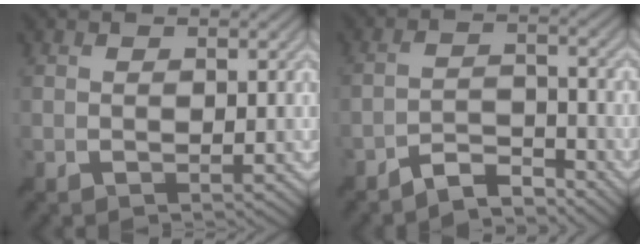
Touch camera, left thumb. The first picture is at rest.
{"total": 4.7, "force": [-4.2, 1.1, 1.7], "torque": [-0.034, 0.003, -0.084]}